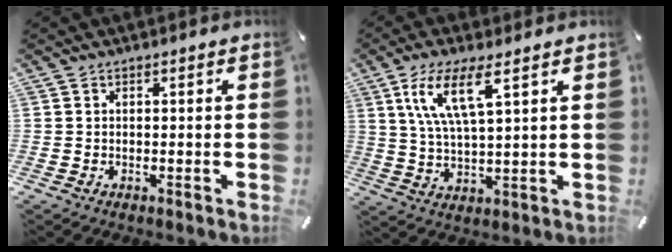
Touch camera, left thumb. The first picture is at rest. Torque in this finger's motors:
{"motor_torque": [0.76, 0.80, 1.36, -0.88, 0.55]}